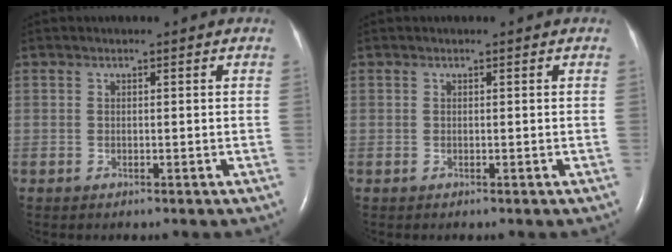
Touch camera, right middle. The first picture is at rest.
{"total": 0.0}